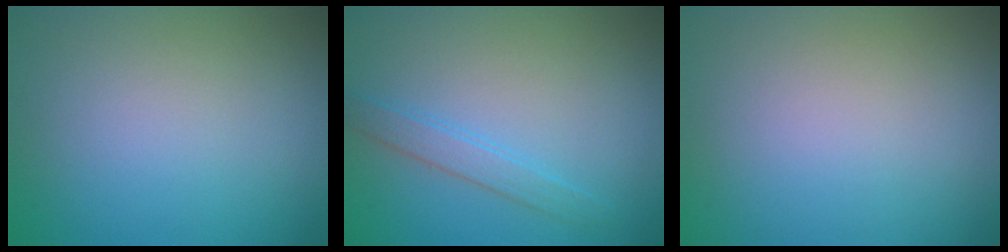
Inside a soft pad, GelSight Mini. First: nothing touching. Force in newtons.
{"total": 1.8, "press": 1.8, "slide": 0.1}
{"total": 0.0}